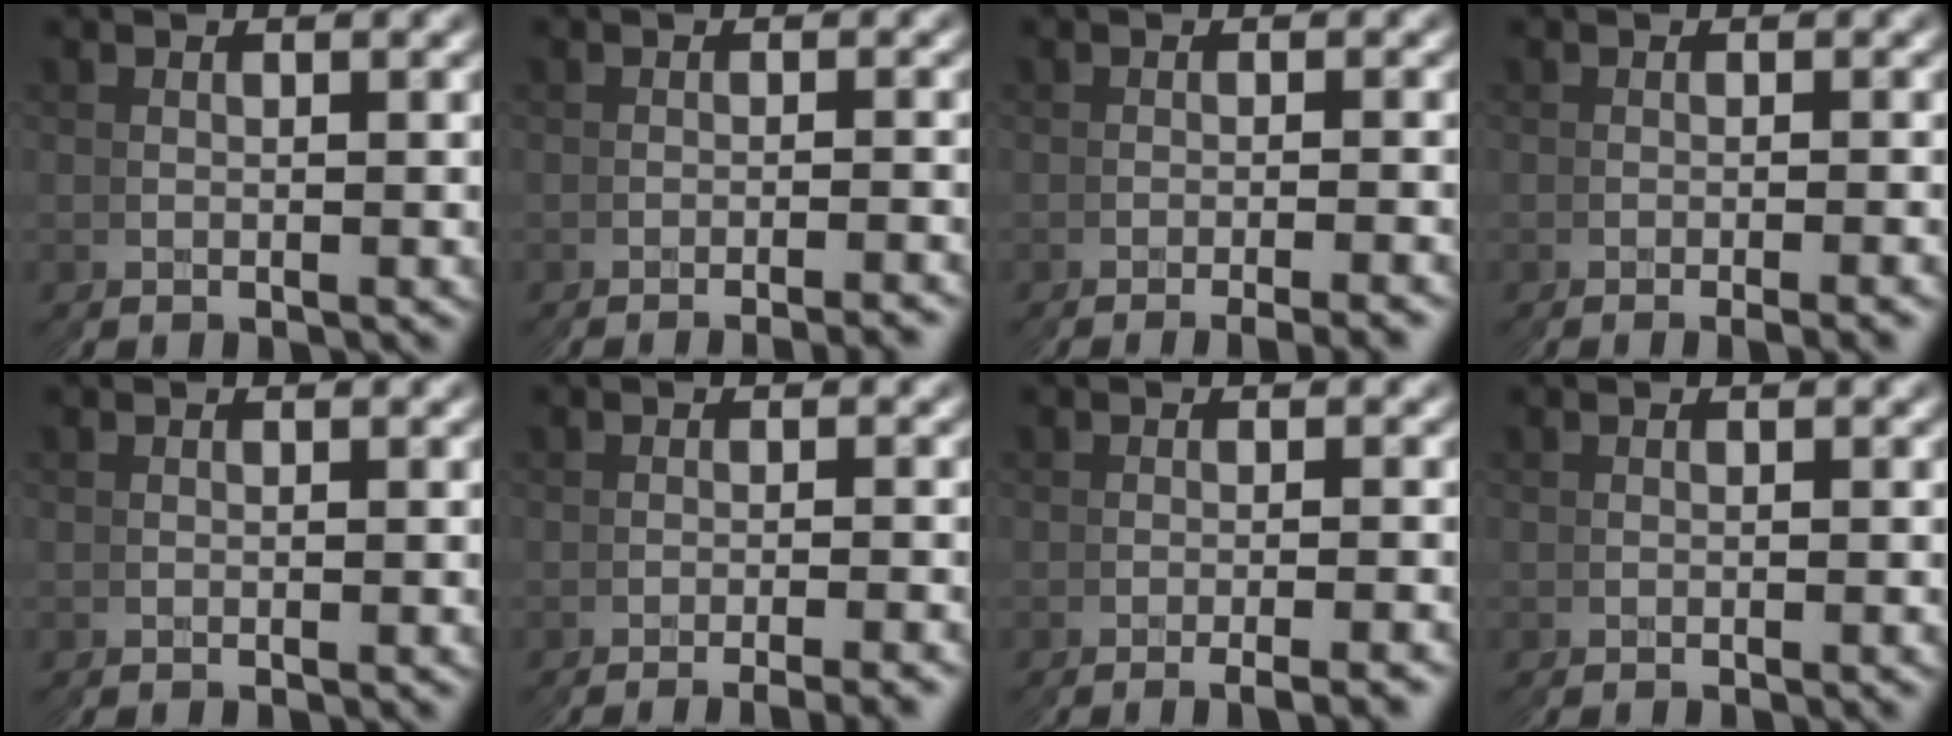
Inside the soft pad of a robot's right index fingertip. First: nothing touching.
{"total": 2.3, "force": [-1.2, -1.8, -0.5], "torque": [-0.002, 0.011, -0.026]}
{"total": 2.3, "force": [-1.4, -1.8, 0.2], "torque": [-0.008, 0.013, -0.026]}
{"total": 1.7, "force": [-0.5, -1.6, 0.2], "torque": [-0.007, 0.010, -0.012]}
{"total": 0.0}
{"total": 2.3, "force": [-1.5, -1.8, 0.1], "torque": [-0.006, 0.014, -0.028]}
{"total": 2.1, "force": [-0.8, -1.9, 0.4], "torque": [-0.009, 0.014, -0.019]}
{"total": 0.6, "force": [0.1, -0.6, -0.2], "torque": [0.000, 0.004, -0.001]}